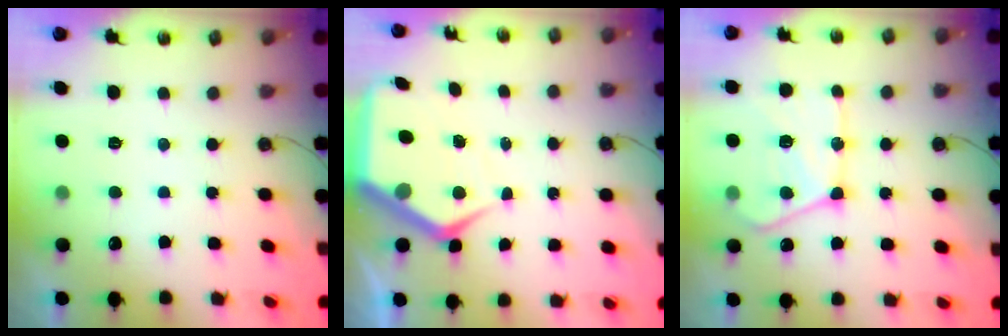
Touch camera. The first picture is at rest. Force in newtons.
{"total": 9.0, "press": 9.0, "slide": 1.0}
{"total": 19.4, "press": 19.4, "slide": 1.6}